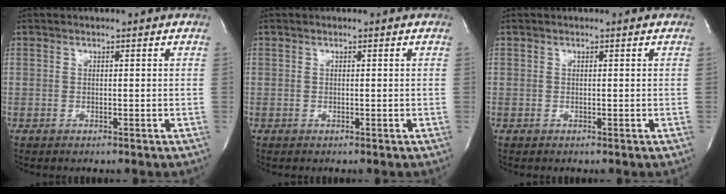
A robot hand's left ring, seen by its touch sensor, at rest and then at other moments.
{"total": 0.0}
{"total": 0.0}